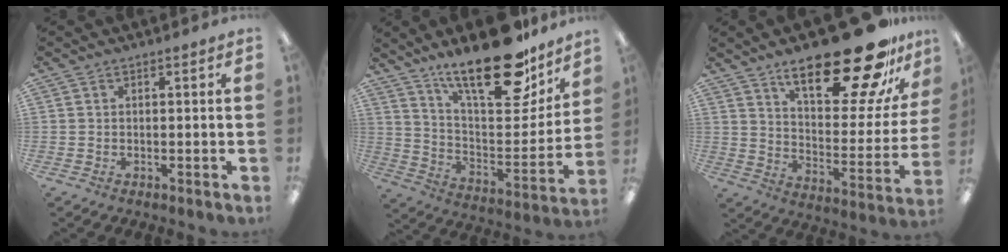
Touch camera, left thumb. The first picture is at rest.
{"total": 24.0, "force": [18.0, 8.1, 13.7], "torque": [-0.203, -0.124, 0.301]}
{"total": 27.3, "force": [19.3, 8.7, 17.2], "torque": [-0.235, -0.134, 0.310]}